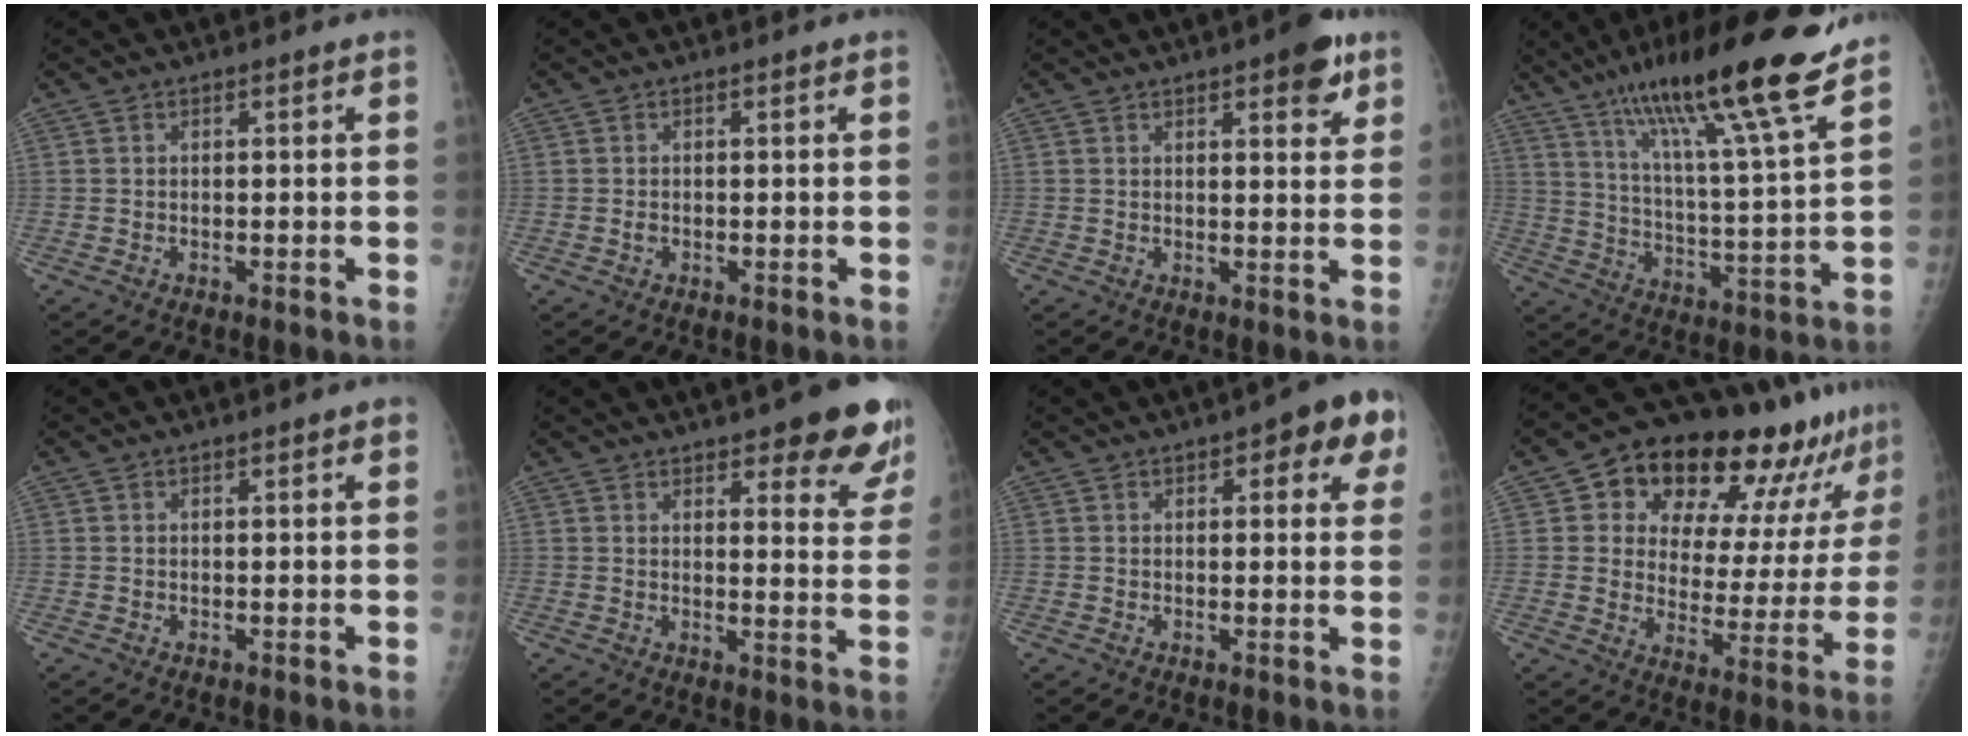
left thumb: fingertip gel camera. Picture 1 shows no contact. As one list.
[{"total": 0.5, "force": [-0.2, 0.4, 0.3], "torque": [-0.001, 0.001, -0.004]}, {"total": 6.2, "force": [3.6, 2.1, 4.6], "torque": [-0.038, -0.013, 0.040]}, {"total": 22.1, "force": [15.5, 1.5, 15.7], "torque": [-0.237, -0.054, 0.257]}, {"total": 0.9, "force": [0.5, 0.3, 0.7], "torque": [0.002, 0.001, 0.005]}, {"total": 13.1, "force": [8.8, 4.0, 8.8], "torque": [-0.059, -0.046, 0.101]}, {"total": 8.1, "force": [3.6, 3.4, 6.4], "torque": [-0.037, -0.003, 0.034]}, {"total": 22.2, "force": [13.9, 10.7, 13.6], "torque": [-0.148, -0.034, 0.200]}]